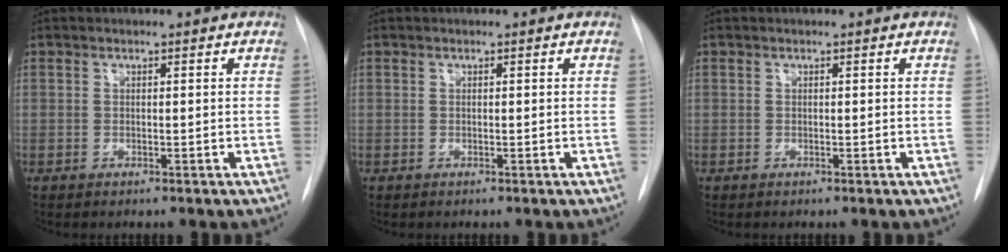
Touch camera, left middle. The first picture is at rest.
{"total": 0.0}
{"total": 0.0}